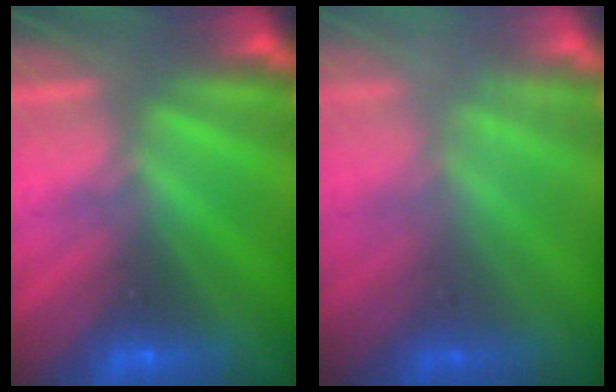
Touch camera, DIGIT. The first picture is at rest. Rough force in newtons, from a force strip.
{"total": 2.4}